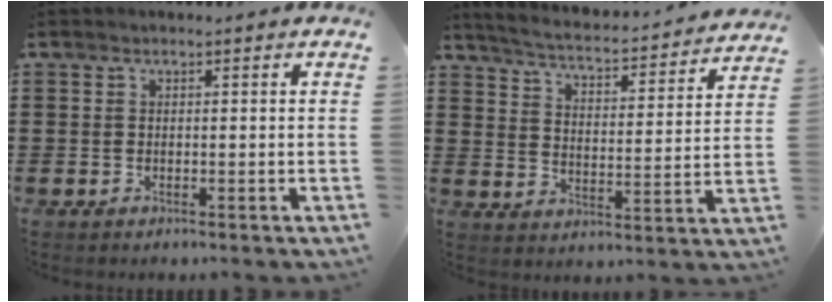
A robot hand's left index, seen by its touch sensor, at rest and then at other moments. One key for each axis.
{"total": 3.2, "fx": 3.1, "fy": -0.3, "fz": 0.7, "tx": -0.035, "ty": -0.035, "tz": 0.042}